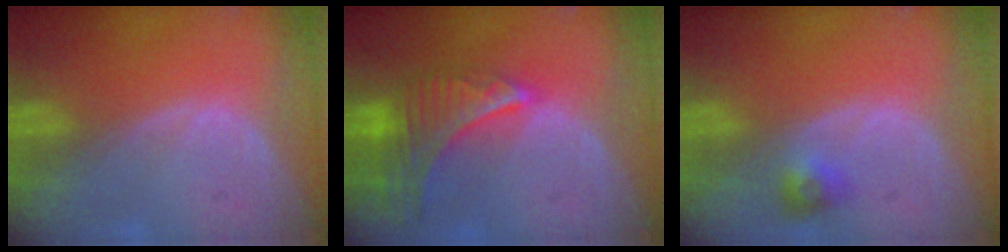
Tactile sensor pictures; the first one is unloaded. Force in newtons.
{"total": 9.0, "press": 7.9, "slide": 4.3}
{"total": 2.9, "press": 2.6, "slide": 1.2}